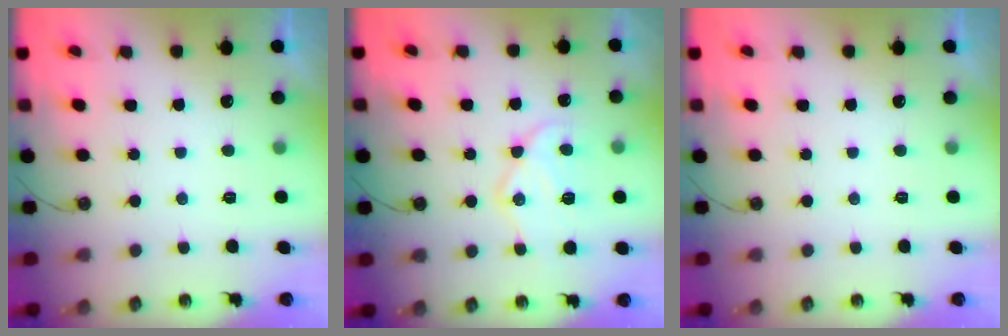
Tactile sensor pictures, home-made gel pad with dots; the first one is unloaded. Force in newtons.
{"total": 14.9, "press": 14.9, "slide": 1.4}
{"total": 0.0}